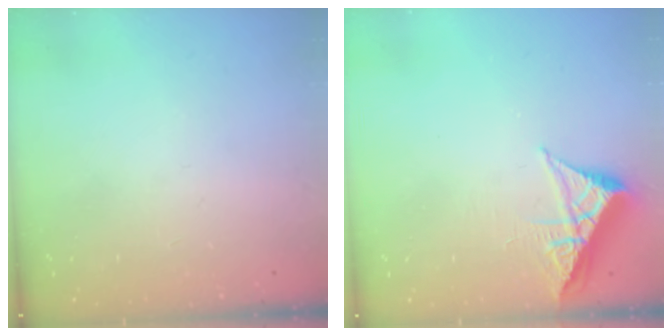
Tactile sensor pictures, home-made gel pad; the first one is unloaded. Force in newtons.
{"total": 6.3, "press": 6.2, "slide": 0.9}